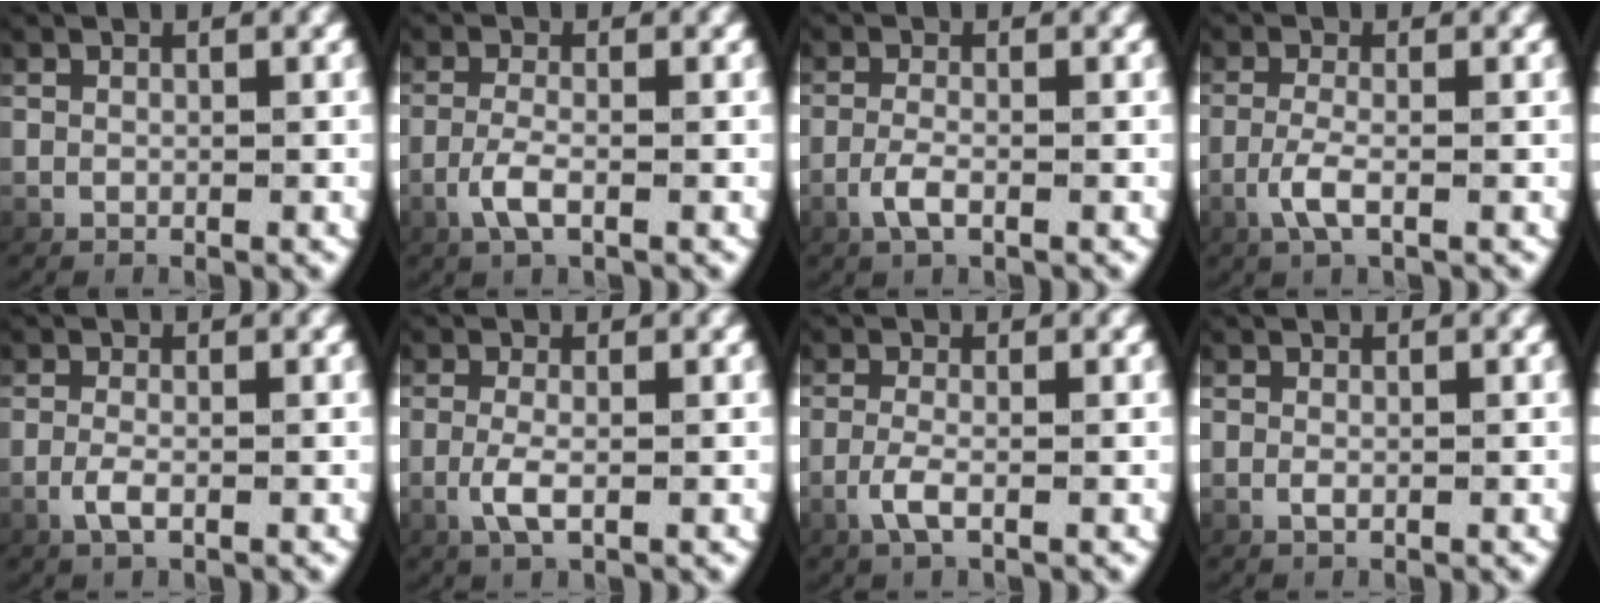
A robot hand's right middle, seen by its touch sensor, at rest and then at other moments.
{"total": 2.2, "force": [-0.9, 0.0, 1.9], "torque": [-0.053, -0.017, -0.007]}
{"total": 1.8, "force": [-0.9, 0.1, 1.5], "torque": [-0.045, -0.015, -0.009]}
{"total": 2.2, "force": [-0.8, -0.1, 2.1], "torque": [-0.057, -0.018, -0.004]}
{"total": 1.5, "force": [-0.7, 0.1, 1.3], "torque": [-0.042, -0.015, -0.003]}
{"total": 2.0, "force": [-0.5, 0.0, 2.0], "torque": [-0.057, -0.019, 0.003]}
{"total": 2.0, "force": [-0.8, -0.1, 1.8], "torque": [-0.053, -0.017, -0.005]}
{"total": 0.5, "force": [-0.3, -0.1, 0.4], "torque": [-0.022, -0.015, 0.004]}